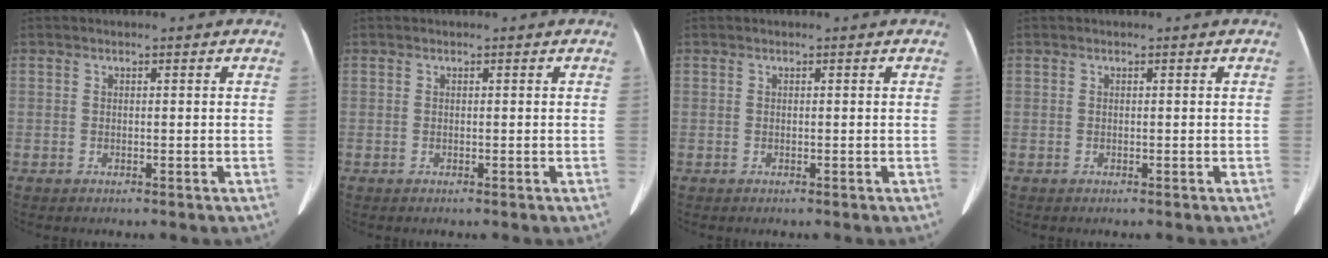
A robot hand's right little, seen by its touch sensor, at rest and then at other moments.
{"total": 0.0}
{"total": 0.0}
{"total": 0.0}